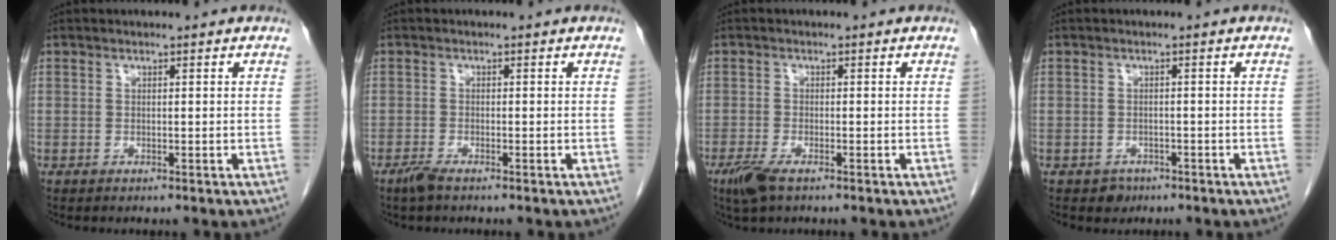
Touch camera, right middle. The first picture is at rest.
{"total": 1.9, "force": [-1.4, 0.3, 1.1], "torque": [-0.031, -0.004, -0.029]}
{"total": 3.5, "force": [-2.3, 1.0, 2.5], "torque": [-0.057, -0.007, -0.042]}
{"total": 1.8, "force": [-1.1, 1.4, 0.2], "torque": [-0.004, 0.005, -0.015]}